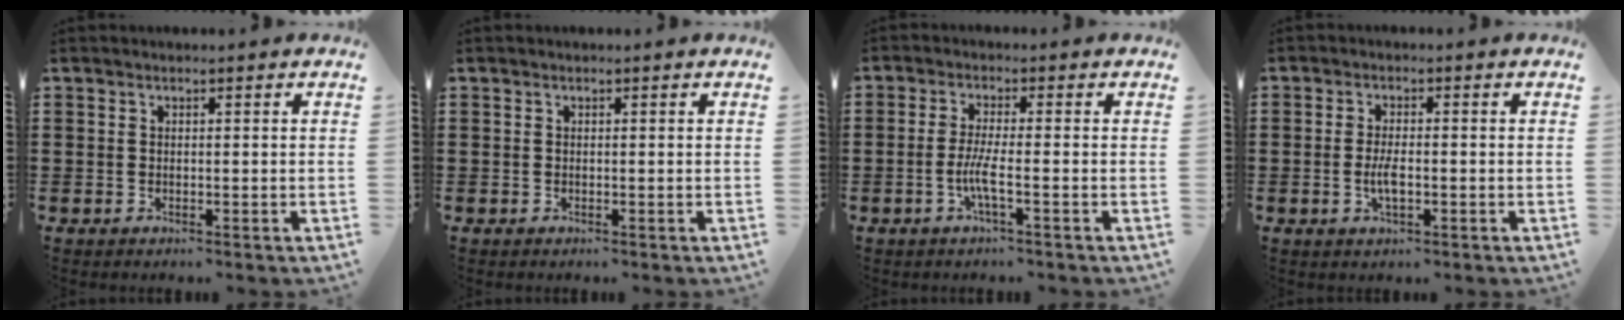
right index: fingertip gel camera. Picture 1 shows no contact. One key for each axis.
{"total": 0.0}
{"total": 4.2, "fx": -1.6, "fy": 0.3, "fz": 3.9, "tx": -0.088, "ty": -0.008, "tz": -0.039}
{"total": 3.4, "fx": -0.8, "fy": 1.1, "fz": 3.1, "tx": -0.063, "ty": 0.000, "tz": -0.017}